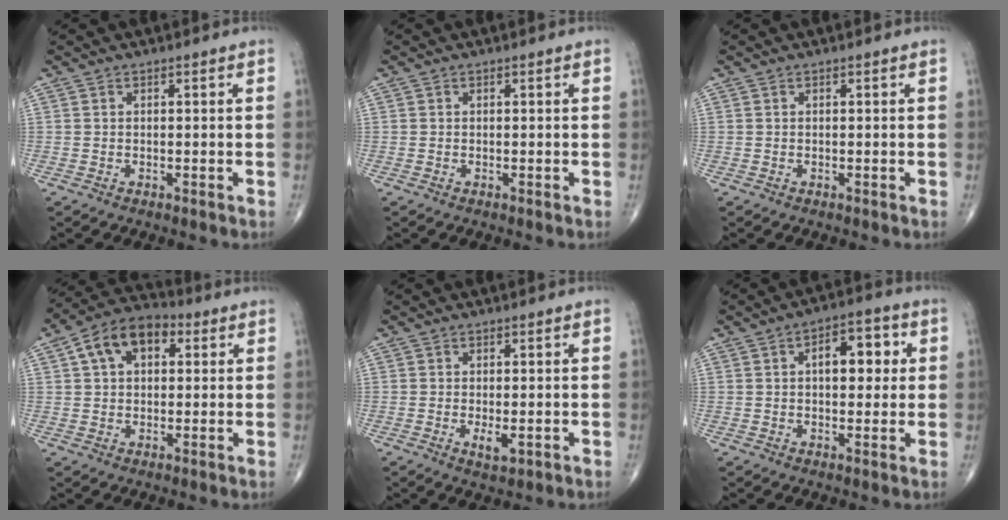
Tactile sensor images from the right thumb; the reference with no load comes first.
{"total": 0.0}
{"total": 0.0}
{"total": 10.9, "force": [3.4, 7.1, 7.6], "torque": [-0.114, 0.022, 0.046]}
{"total": 2.5, "force": [-0.5, 1.0, 2.2], "torque": [-0.036, -0.006, -0.005]}
{"total": 8.9, "force": [1.8, 4.8, 7.3], "torque": [-0.073, 0.013, 0.021]}